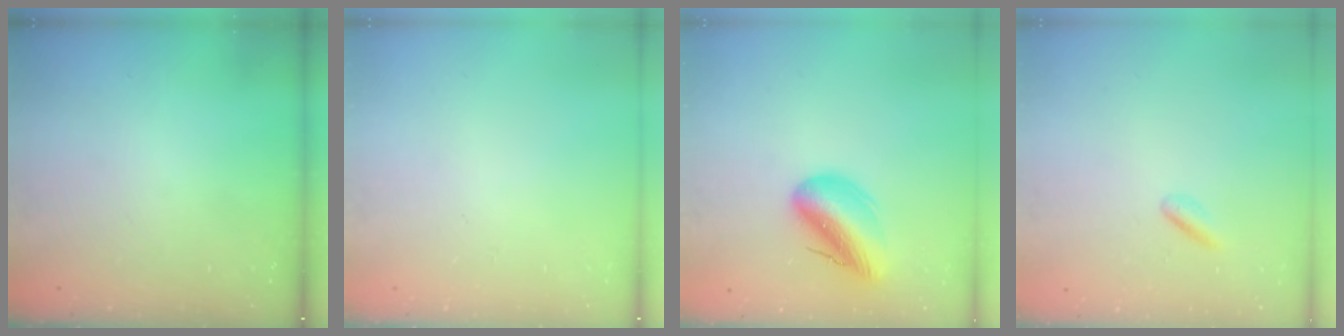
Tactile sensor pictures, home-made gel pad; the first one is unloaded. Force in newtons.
{"total": 0.0}
{"total": 13.7, "press": 13.3, "slide": 3.4}
{"total": 1.8, "press": 1.7, "slide": 0.4}